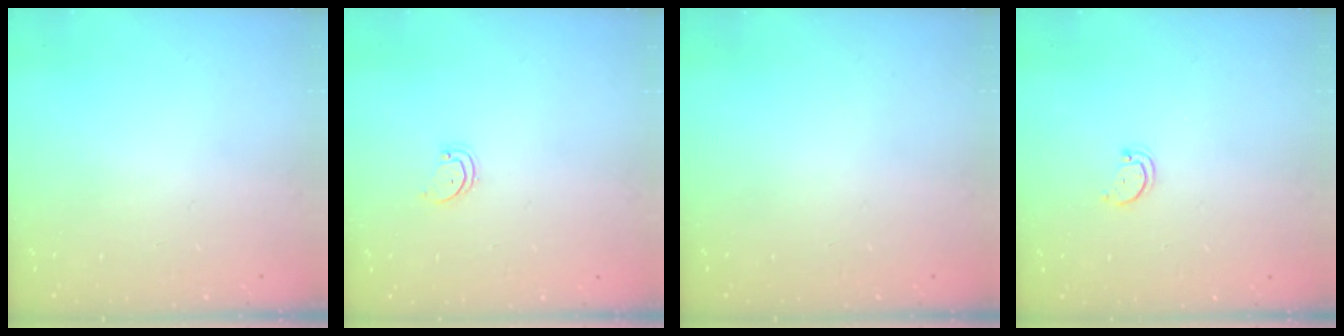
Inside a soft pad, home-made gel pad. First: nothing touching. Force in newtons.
{"total": 2.3, "press": 2.3, "slide": 0.1}
{"total": 0.0}
{"total": 2.8, "press": 2.7, "slide": 0.3}